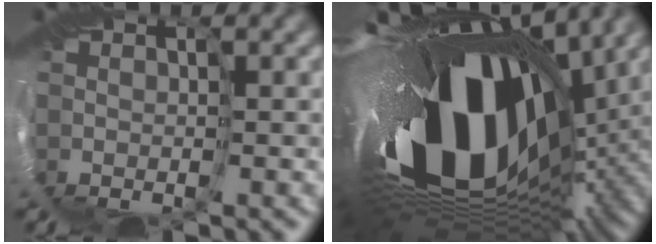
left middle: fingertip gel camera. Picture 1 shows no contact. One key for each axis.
{"total": 18.7, "fx": 1.8, "fy": 10.6, "fz": 15.3, "tx": -0.278, "ty": -0.070, "tz": 0.038}